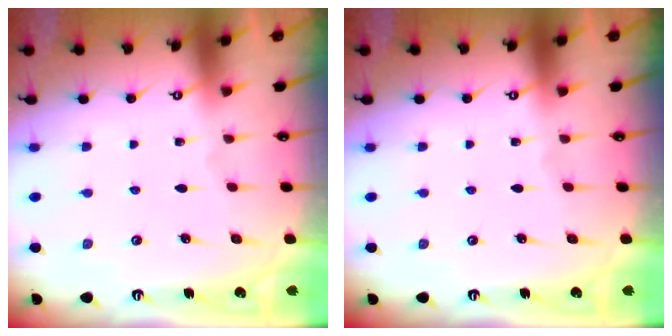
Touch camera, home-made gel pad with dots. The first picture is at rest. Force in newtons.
{"total": 0.0}